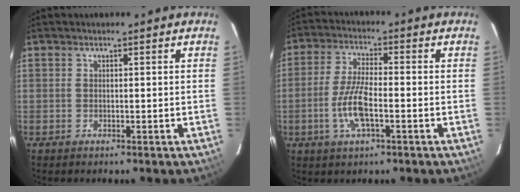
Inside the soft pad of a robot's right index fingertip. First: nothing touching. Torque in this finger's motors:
{"motor_torque": [1.12, -0.24, 0.44, 0.07]}